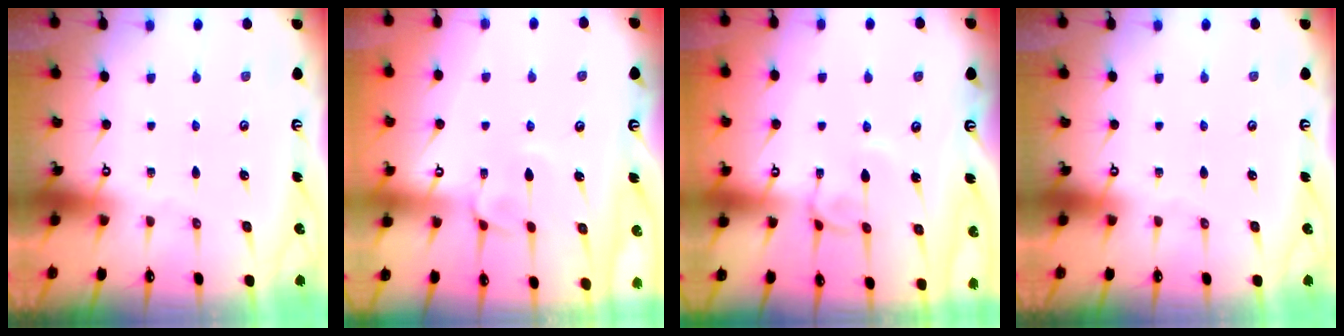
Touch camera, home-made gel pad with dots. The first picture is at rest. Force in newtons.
{"total": 3.2, "press": 3.1, "slide": 0.7}
{"total": 2.9, "press": 2.9, "slide": 0.3}
{"total": 0.0}